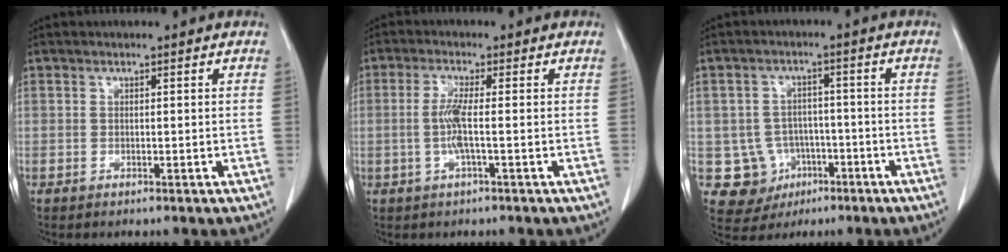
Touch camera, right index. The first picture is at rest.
{"total": 3.9, "force": [-0.5, 0.0, 3.9], "torque": [-0.086, -0.003, -0.012]}
{"total": 7.6, "force": [-2.2, 7.2, 1.2], "torque": [-0.025, 0.012, -0.022]}